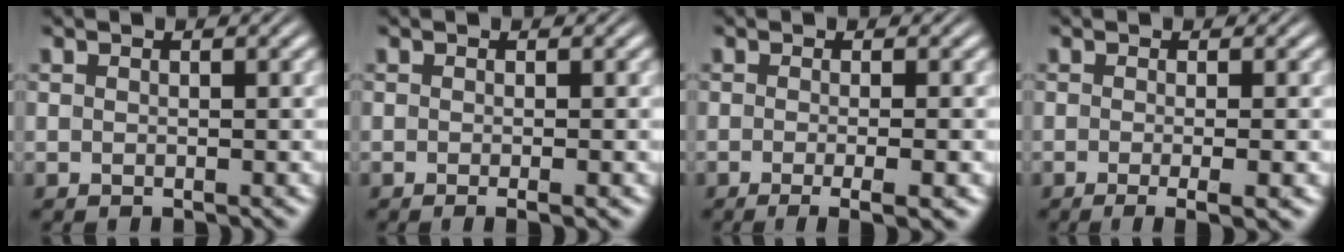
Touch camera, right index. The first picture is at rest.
{"total": 1.2, "force": [-0.8, 0.0, 0.9], "torque": [-0.014, 0.000, -0.014]}
{"total": 4.0, "force": [-2.8, 0.5, 2.8], "torque": [-0.042, -0.011, -0.040]}
{"total": 3.6, "force": [-2.4, 0.5, 2.6], "torque": [-0.040, -0.011, -0.033]}